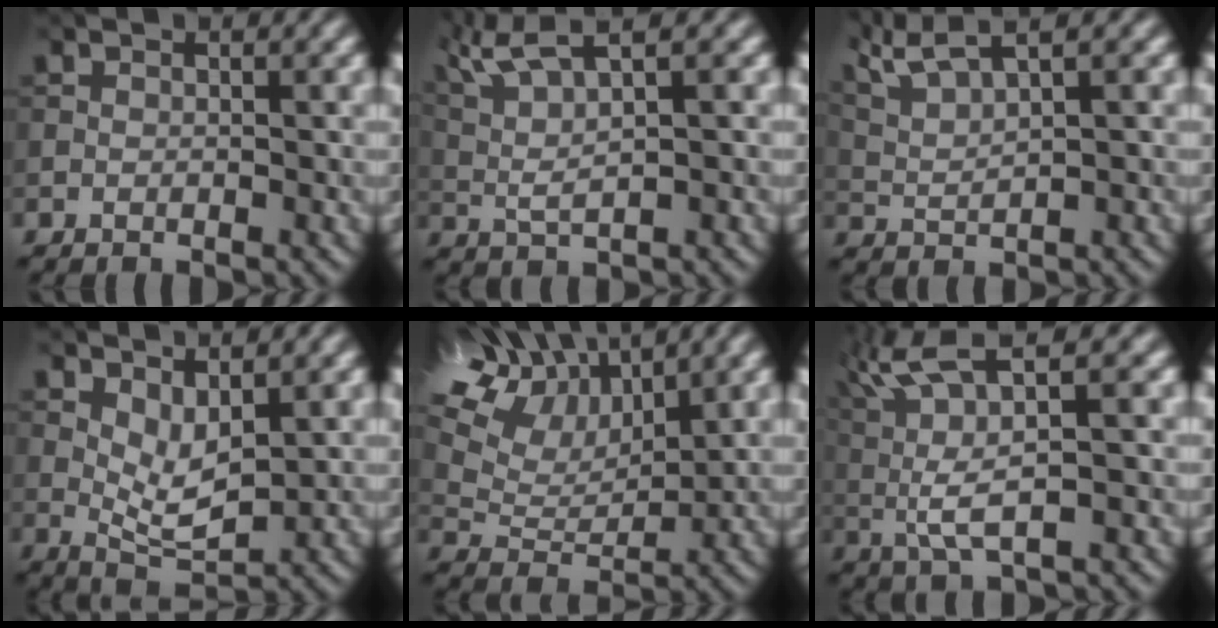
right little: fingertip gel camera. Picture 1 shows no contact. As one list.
[{"total": 4.9, "force": [3.3, 0.5, 3.7], "torque": [-0.092, 0.019, 0.077]}, {"total": 4.7, "force": [3.7, 0.5, 2.9], "torque": [-0.075, 0.021, 0.077]}, {"total": 2.0, "force": [0.4, 0.4, 1.9], "torque": [-0.053, -0.005, 0.030]}, {"total": 11.2, "force": [7.5, 5.7, 6.0], "torque": [-0.161, 0.049, 0.134]}, {"total": 5.7, "force": [2.2, 0.8, 5.2], "torque": [-0.126, 0.017, 0.062]}]